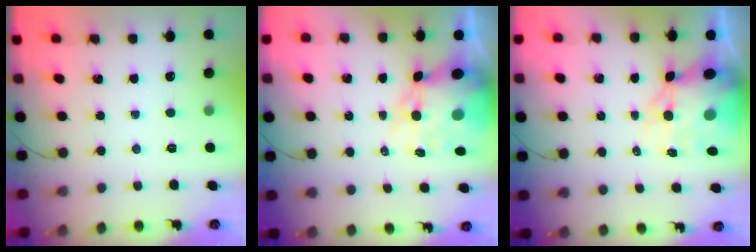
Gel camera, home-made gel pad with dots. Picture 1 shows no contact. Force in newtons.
{"total": 11.6, "press": 11.2, "slide": 3.0}
{"total": 11.6, "press": 11.2, "slide": 3.0}